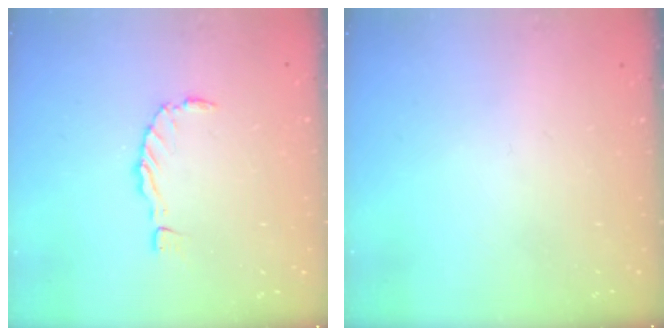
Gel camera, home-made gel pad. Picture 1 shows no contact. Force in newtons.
{"total": 0.0}